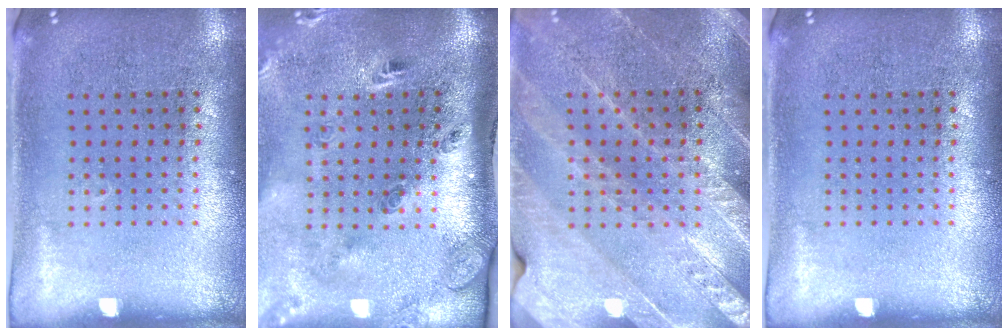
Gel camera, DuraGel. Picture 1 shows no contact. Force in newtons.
{"total": 3.1, "press": 2.0, "slide": 2.3}
{"total": 3.1, "press": 2.9, "slide": 1.1}
{"total": 0.0}